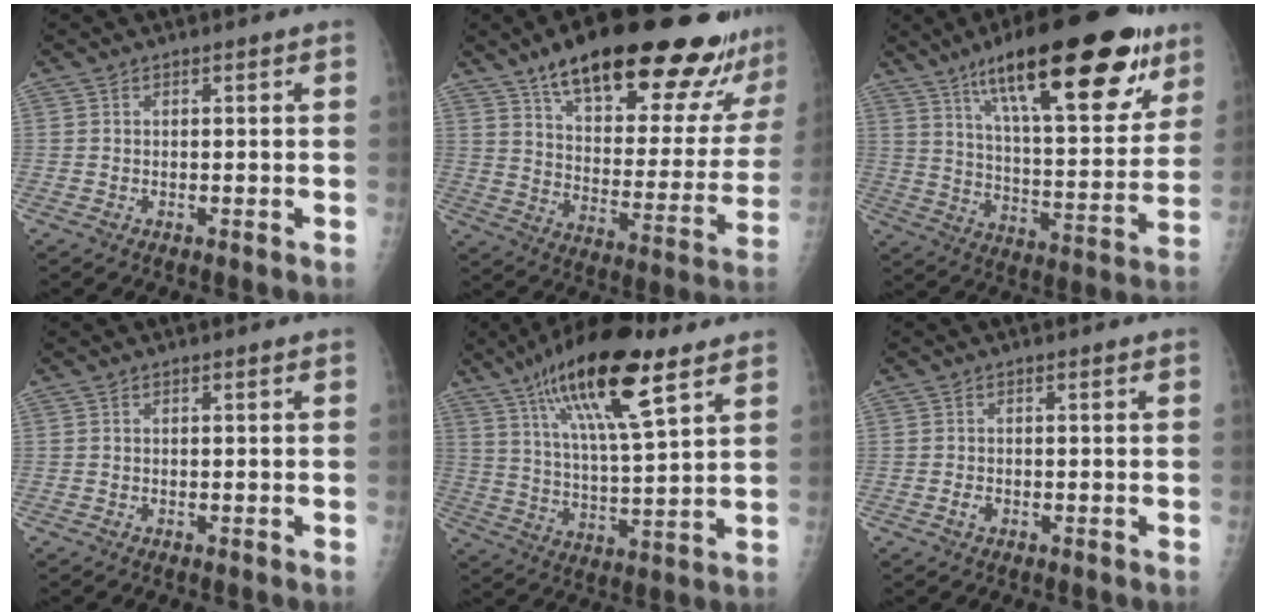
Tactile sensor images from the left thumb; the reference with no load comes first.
{"total": 29.1, "force": [21.2, 8.2, 18.2], "torque": [-0.224, -0.076, 0.301]}
{"total": 28.1, "force": [16.2, 8.9, 21.2], "torque": [-0.281, -0.040, 0.252]}
{"total": 0.0}
{"total": 18.5, "force": [10.6, 4.8, 14.5], "torque": [-0.234, -0.036, 0.185]}
{"total": 0.9, "force": [-0.5, 0.6, 0.5], "torque": [-0.008, 0.000, -0.008]}